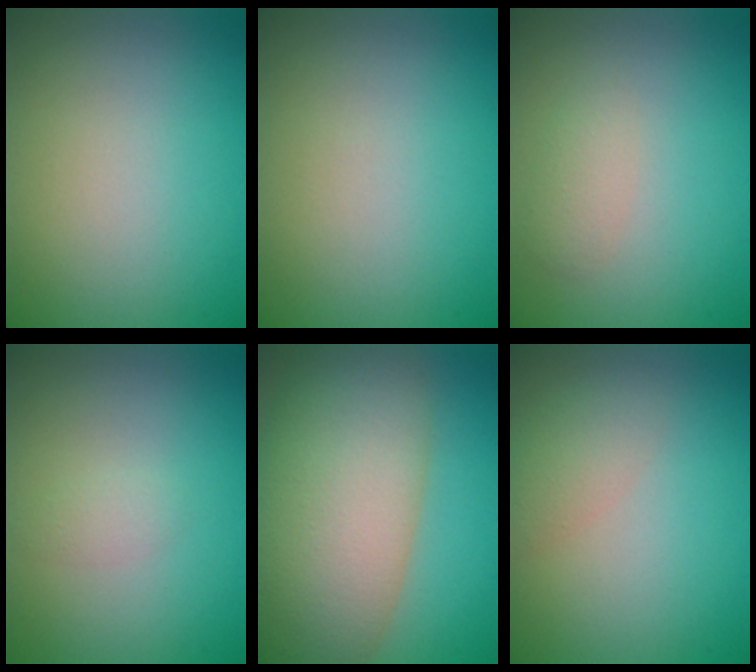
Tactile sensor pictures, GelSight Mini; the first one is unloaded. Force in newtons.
{"total": 0.0}
{"total": 1.5, "press": 1.5, "slide": 0.1}
{"total": 0.8, "press": 0.8, "slide": 0.0}
{"total": 12.9, "press": 12.9, "slide": 0.8}
{"total": 2.1, "press": 2.1, "slide": 0.1}